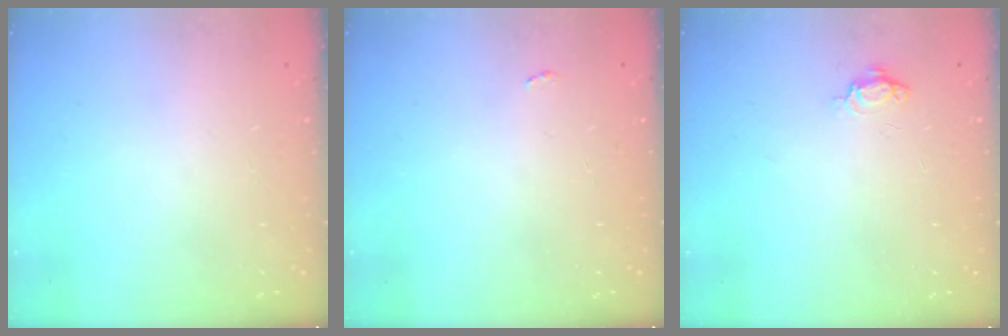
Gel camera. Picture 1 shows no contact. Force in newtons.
{"total": 2.0, "press": 2.0, "slide": 0.3}
{"total": 4.1, "press": 4.1, "slide": 0.4}